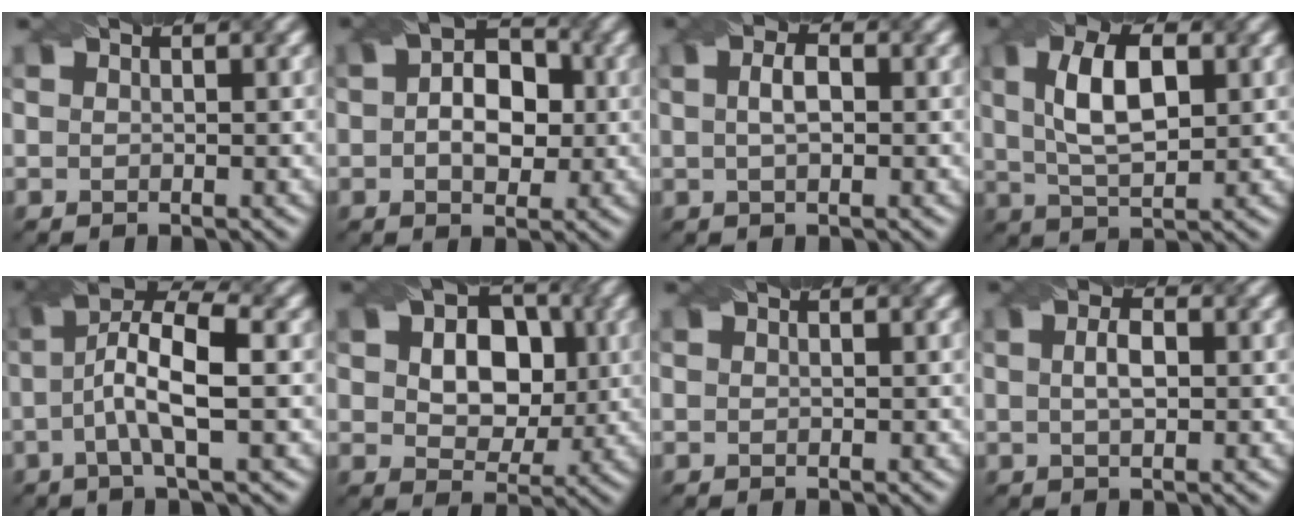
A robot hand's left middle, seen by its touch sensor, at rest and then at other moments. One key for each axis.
{"total": 4.9, "fx": -0.4, "fy": 3.5, "fz": 3.4, "tx": -0.038, "ty": 0.010, "tz": 0.001}
{"total": 1.4, "fx": -0.6, "fy": 0.6, "fz": 1.1, "tx": -0.017, "ty": 0.006, "tz": 0.004}
{"total": 5.9, "fx": 0.8, "fy": 2.9, "fz": 5.1, "tx": -0.091, "ty": 0.013, "tz": 0.028}
{"total": 5.9, "fx": -0.7, "fy": 1.6, "fz": 5.6, "tx": -0.101, "ty": 0.017, "tz": 0.000}
{"total": 6.9, "fx": 0.5, "fy": 5.3, "fz": 4.4, "tx": -0.066, "ty": 0.012, "tz": 0.022}
{"total": 0.6, "fx": -0.4, "fy": -0.1, "fz": -0.4, "tx": 0.008, "ty": 0.001, "tz": -0.001}
{"total": 1.3, "fx": -0.6, "fy": 0.6, "fz": 1.0, "tx": -0.015, "ty": 0.005, "tz": 0.004}